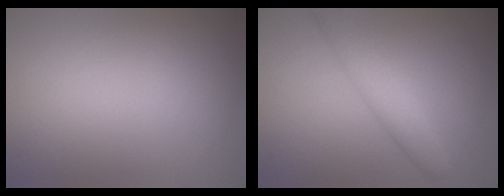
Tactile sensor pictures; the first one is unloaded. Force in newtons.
{"total": 4.0, "press": 3.9, "slide": 0.2}